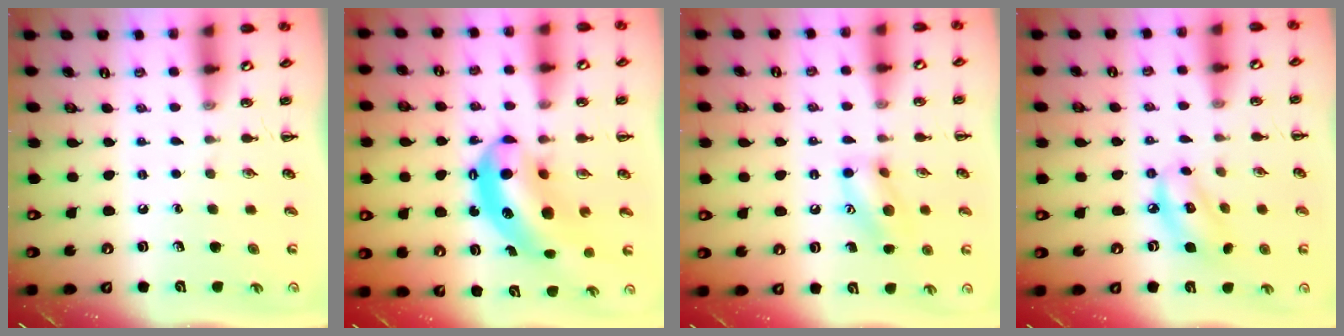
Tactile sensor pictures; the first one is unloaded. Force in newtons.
{"total": 10.8, "press": 10.4, "slide": 2.7}
{"total": 11.7, "press": 11.6, "slide": 1.1}
{"total": 6.8, "press": 6.7, "slide": 1.3}